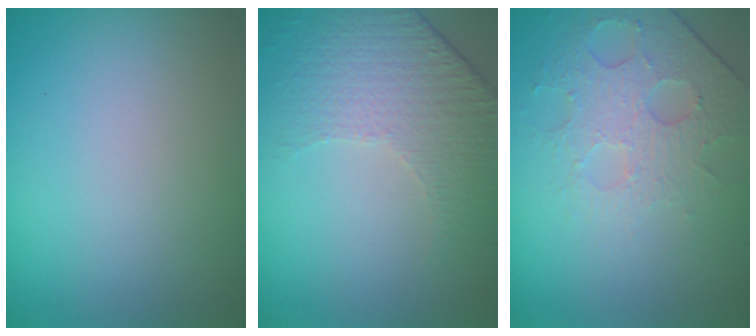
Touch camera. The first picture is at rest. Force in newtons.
{"total": 4.7, "press": 3.3, "slide": 3.3}
{"total": 4.9, "press": 3.4, "slide": 3.6}